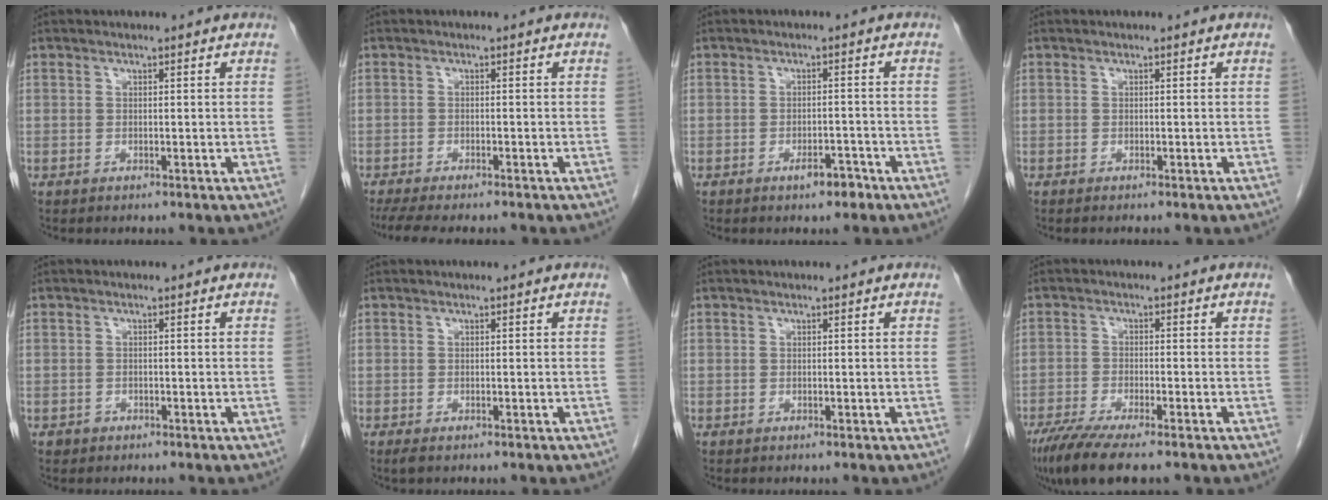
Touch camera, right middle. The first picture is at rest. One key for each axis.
{"total": 9.5, "fx": -8.0, "fy": 1.9, "fz": 4.6, "tx": -0.068, "ty": -0.011, "tz": -0.117}
{"total": 2.7, "fx": -1.8, "fy": 0.9, "fz": 1.8, "tx": -0.024, "ty": 0.002, "tz": -0.027}
{"total": 0.9, "fx": -0.8, "fy": 0.0, "fz": 0.5, "tx": -0.007, "ty": -0.001, "tz": -0.008}
{"total": 0.8, "fx": -0.5, "fy": 0.6, "fz": 0.0, "tx": -0.002, "ty": 0.004, "tz": -0.009}
{"total": 0.9, "fx": -0.6, "fy": 0.3, "fz": 0.6, "tx": -0.010, "ty": -0.002, "tz": -0.007}
{"total": 0.0}
{"total": 9.0, "fx": -6.8, "fy": 1.3, "fz": 5.7, "tx": -0.094, "ty": -0.021, "tz": -0.113}